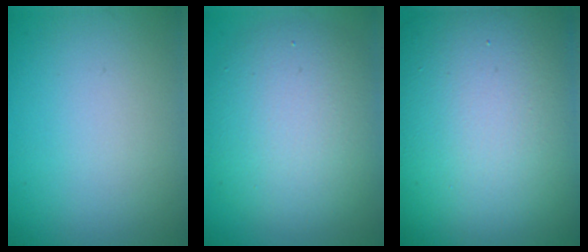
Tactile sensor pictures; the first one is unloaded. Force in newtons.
{"total": 7.2, "press": 7.2, "slide": 0.1}
{"total": 20.2, "press": 20.2, "slide": 0.8}